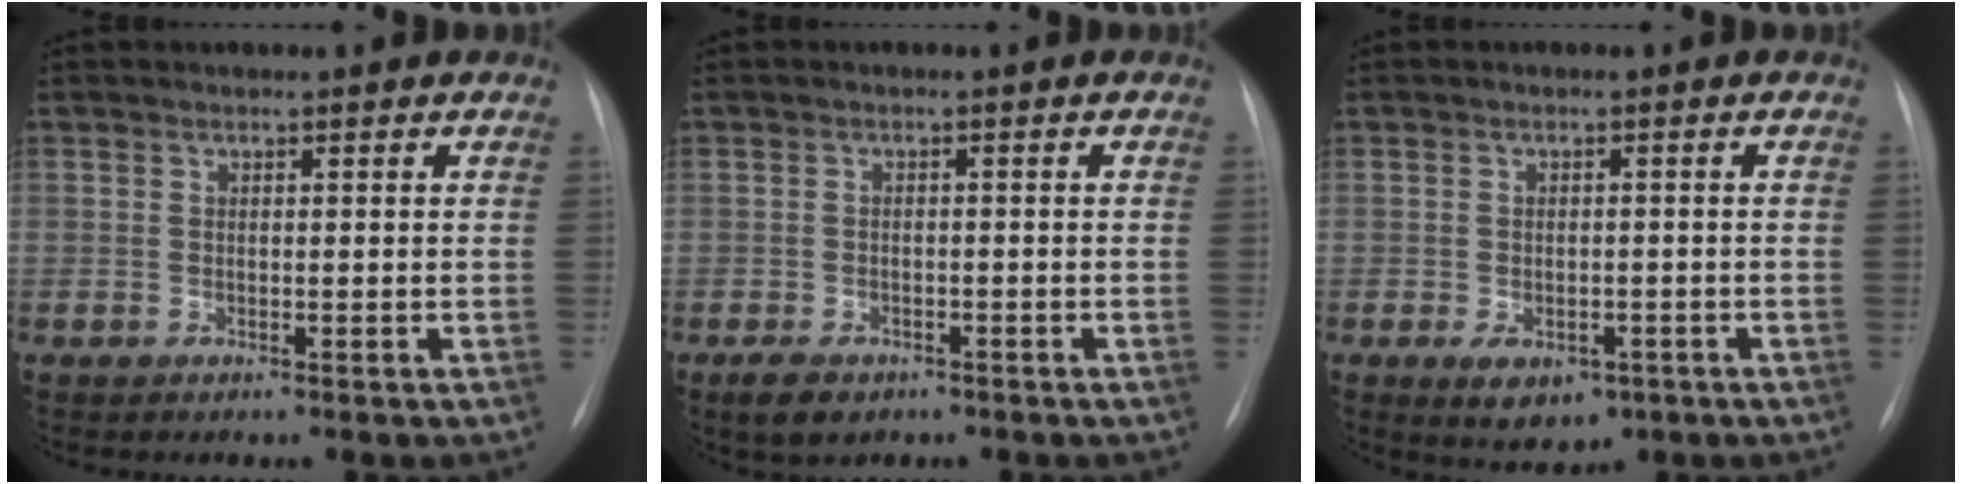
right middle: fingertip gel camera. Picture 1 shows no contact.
{"total": 4.0, "force": [-2.6, 2.3, 1.9], "torque": [-0.034, -0.002, -0.036]}
{"total": 5.8, "force": [-2.9, 3.6, 3.6], "torque": [-0.050, -0.004, -0.029]}